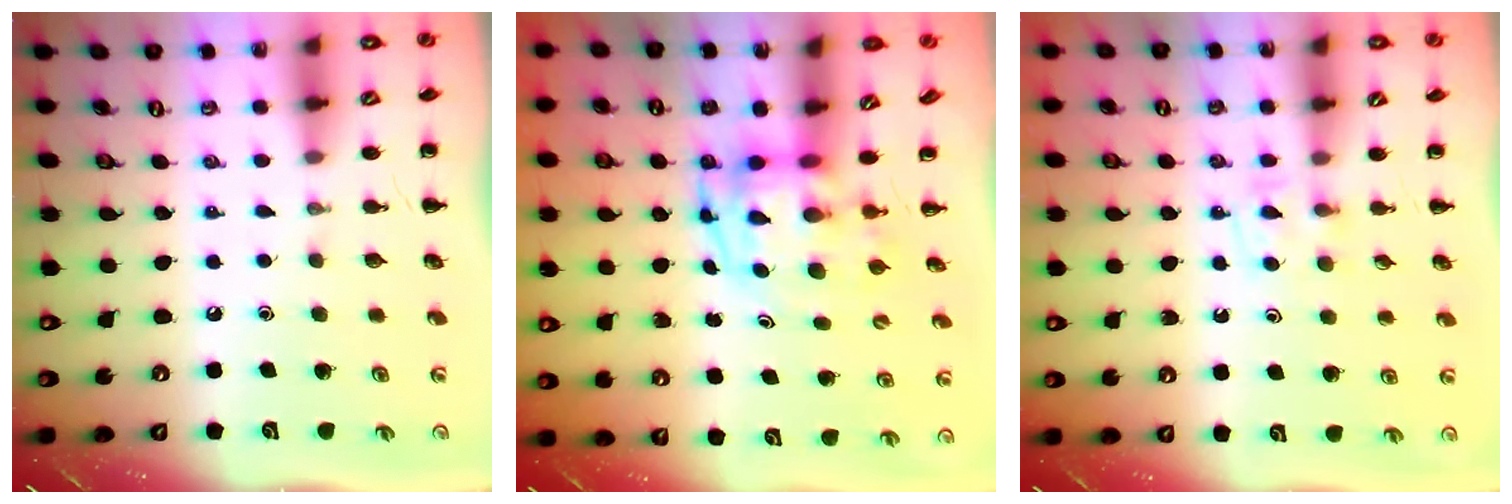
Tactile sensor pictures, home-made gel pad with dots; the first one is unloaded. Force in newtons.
{"total": 3.8, "press": 3.7, "slide": 0.6}
{"total": 3.9, "press": 3.5, "slide": 1.6}